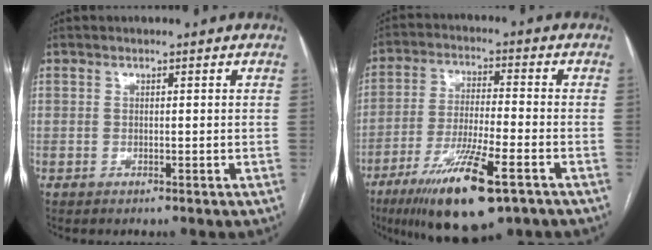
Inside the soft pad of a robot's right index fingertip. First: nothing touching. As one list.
[{"total": 15.2, "force": [-8.6, 2.3, 12.3], "torque": [-0.231, -0.034, -0.146]}]